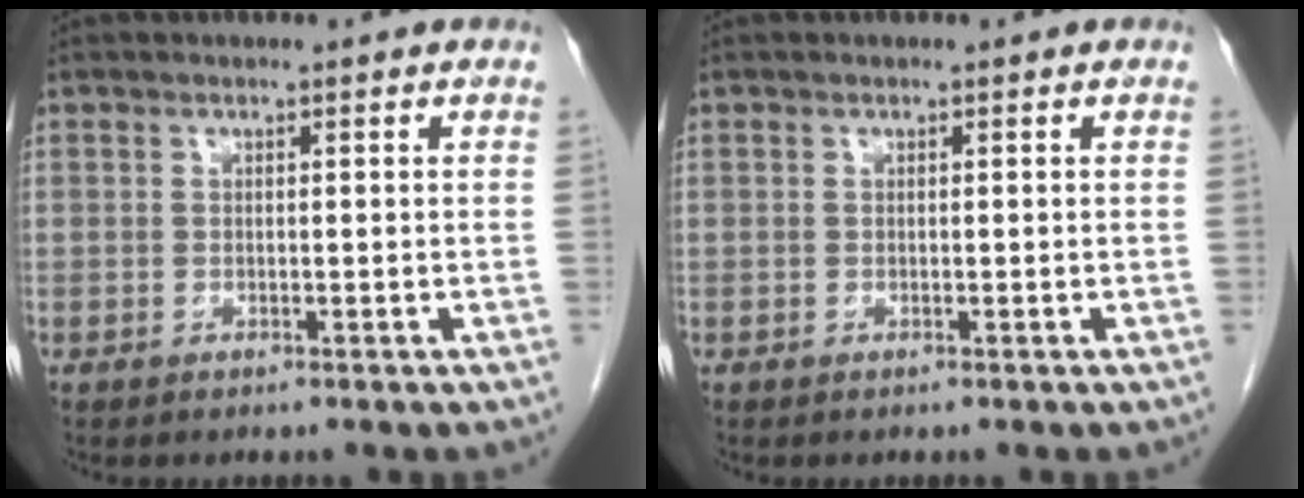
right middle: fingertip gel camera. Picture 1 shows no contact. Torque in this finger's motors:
{"motor_torque": [0.73, -0.88, -0.02, 0.01]}